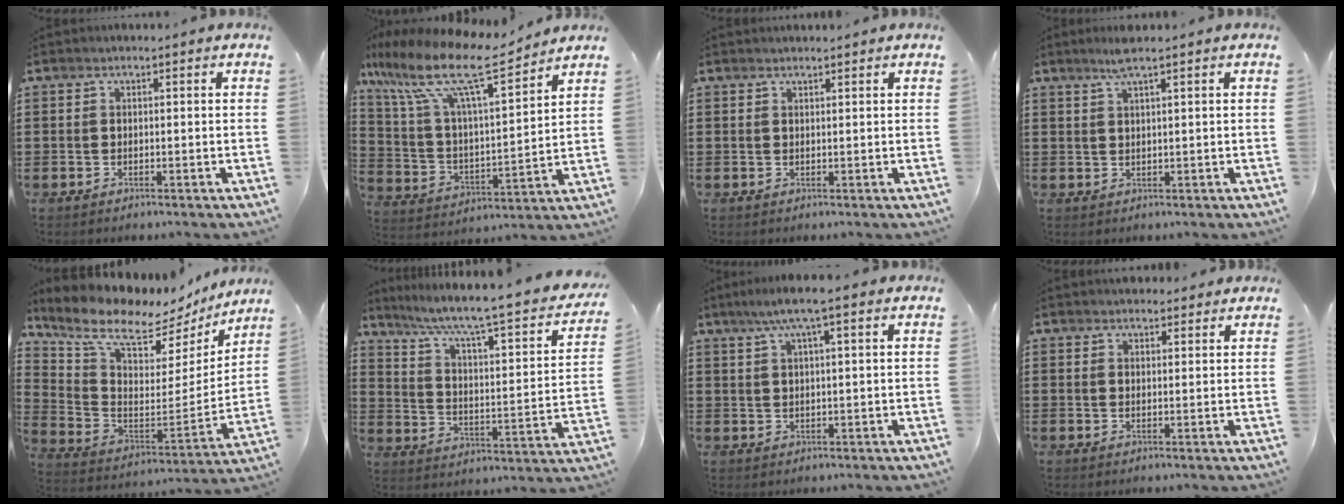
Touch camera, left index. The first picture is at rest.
{"total": 13.1, "force": [9.5, 2.4, 8.6], "torque": [-0.207, -0.053, 0.158]}
{"total": 0.9, "force": [0.9, 0.0, 0.1], "torque": [-0.005, -0.002, 0.018]}
{"total": 2.9, "force": [2.0, 0.0, 2.1], "torque": [-0.046, 0.003, 0.035]}
{"total": 8.9, "force": [7.3, 2.8, 4.3], "torque": [-0.113, -0.061, 0.122]}
{"total": 6.4, "force": [4.6, 0.2, 4.4], "torque": [-0.105, -0.042, 0.065]}
{"total": 5.4, "force": [3.3, 0.3, 4.2], "torque": [-0.088, 0.007, 0.057]}
{"total": 2.3, "force": [2.2, 0.5, 0.1], "torque": [-0.007, 0.001, 0.043]}